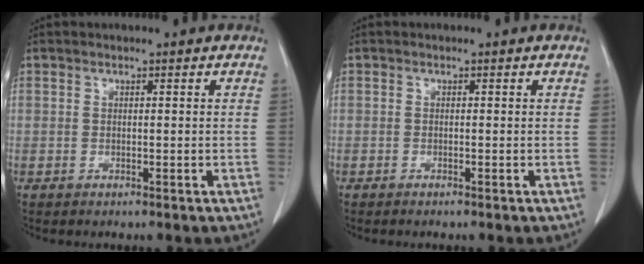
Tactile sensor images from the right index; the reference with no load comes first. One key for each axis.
{"total": 0.7, "fx": -0.6, "fy": 0.0, "fz": 0.3, "tx": -0.009, "ty": -0.001, "tz": -0.009}